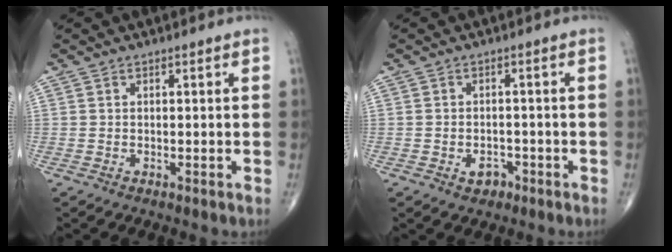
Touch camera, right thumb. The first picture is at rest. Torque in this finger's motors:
{"motor_torque": [-0.18, 0.16, 0.18, 0.18, 0.04]}